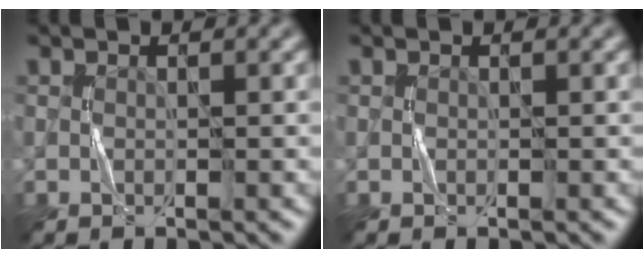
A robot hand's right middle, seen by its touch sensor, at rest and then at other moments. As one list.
[{"total": 0.0}]